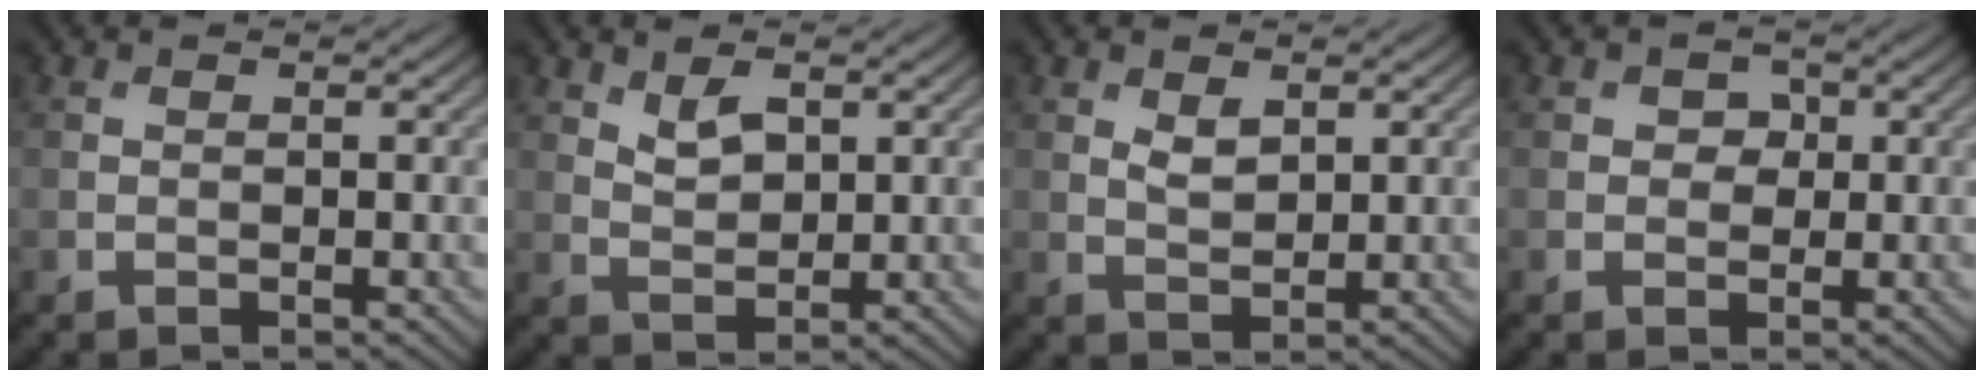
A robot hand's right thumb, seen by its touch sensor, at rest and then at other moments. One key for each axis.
{"total": 3.2, "fx": 1.7, "fy": 1.6, "fz": 2.1, "tx": -0.045, "ty": -0.005, "tz": 0.037}
{"total": 2.4, "fx": 1.1, "fy": 1.3, "fz": 1.6, "tx": -0.037, "ty": -0.005, "tz": 0.026}
{"total": 2.1, "fx": 0.4, "fy": 1.8, "fz": 1.0, "tx": -0.011, "ty": -0.002, "tz": -0.001}